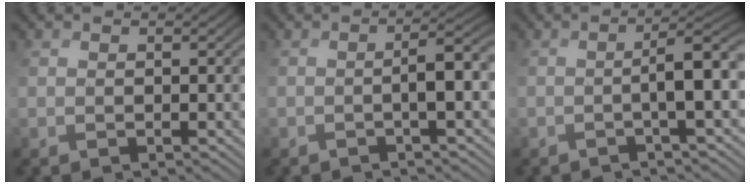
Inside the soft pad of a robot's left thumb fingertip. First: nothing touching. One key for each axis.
{"total": 4.1, "fx": -1.3, "fy": 0.3, "fz": 3.9, "tx": -0.055, "ty": 0.011, "tz": -0.025}
{"total": 5.0, "fx": -1.0, "fy": 0.2, "fz": 4.9, "tx": -0.070, "ty": 0.014, "tz": -0.021}